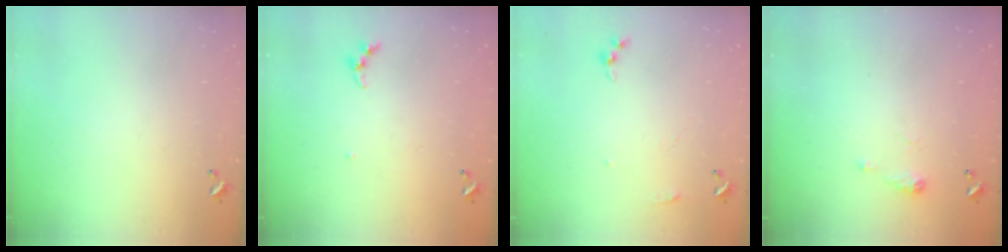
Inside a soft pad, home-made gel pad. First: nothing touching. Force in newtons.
{"total": 4.0, "press": 3.9, "slide": 0.5}
{"total": 5.1, "press": 5.0, "slide": 0.6}
{"total": 5.4, "press": 5.3, "slide": 0.8}